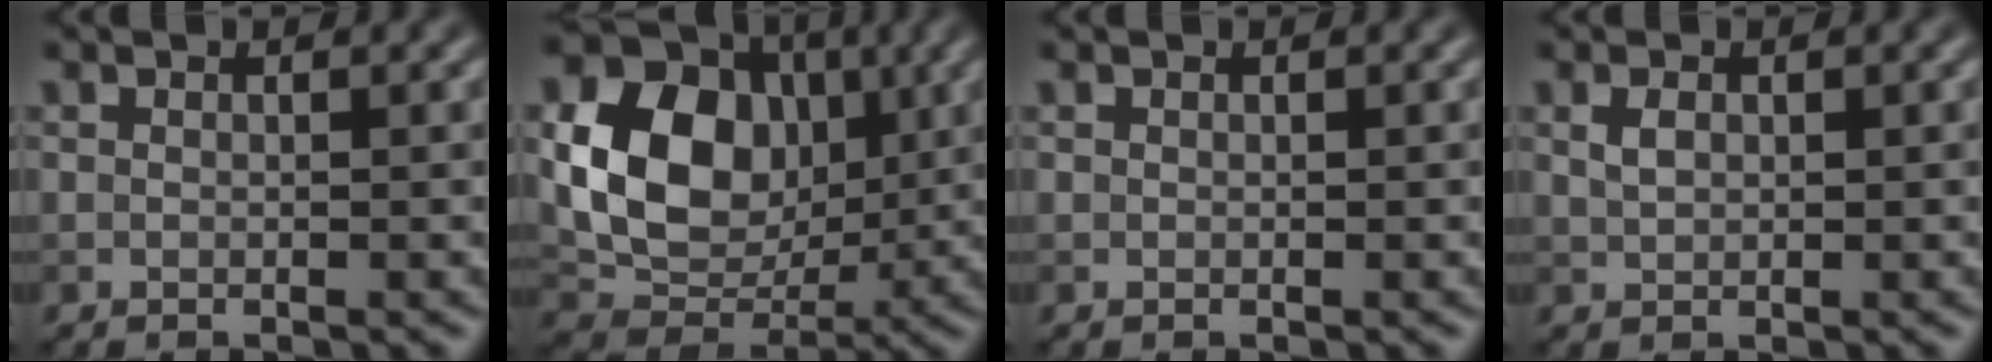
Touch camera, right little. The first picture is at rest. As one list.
[{"total": 11.1, "force": [1.6, 8.6, 6.9], "torque": [-0.137, -0.002, 0.024]}, {"total": 0.0}, {"total": 1.2, "force": [0.4, 0.9, 0.8], "torque": [-0.019, 0.002, 0.011]}]